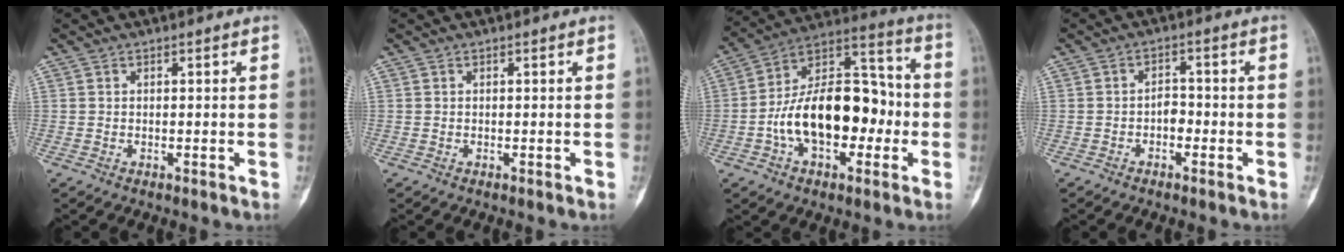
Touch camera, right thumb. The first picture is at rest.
{"total": 0.0}
{"total": 20.5, "force": [-3.6, 11.9, 16.2], "torque": [-0.245, 0.051, -0.062]}
{"total": 2.9, "force": [-1.0, 1.9, 1.9], "torque": [-0.015, 0.015, -0.023]}